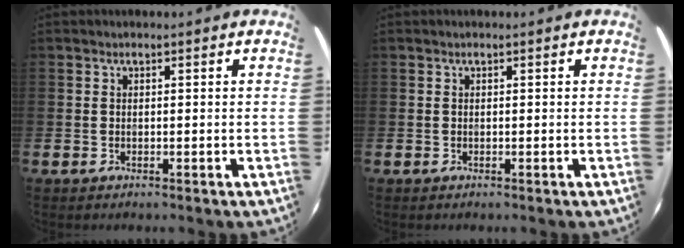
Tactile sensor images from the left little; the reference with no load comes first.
{"total": 0.0}